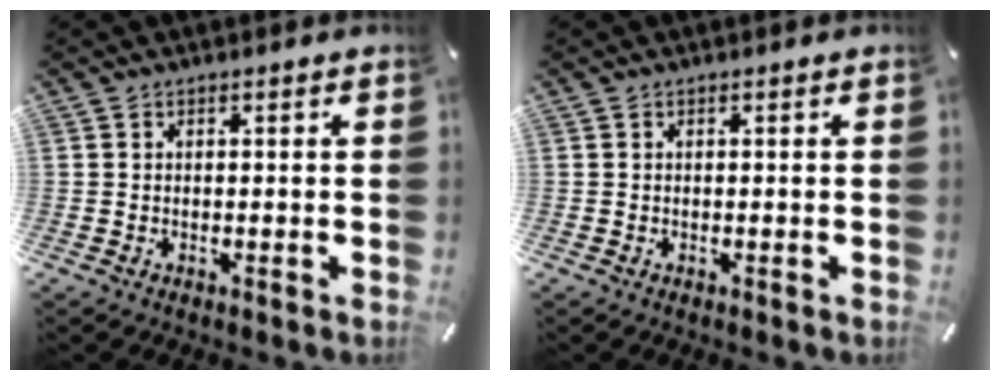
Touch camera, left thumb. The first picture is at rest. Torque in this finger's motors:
{"motor_torque": [-0.01, -0.01, -0.05, 0.10, 0.00]}